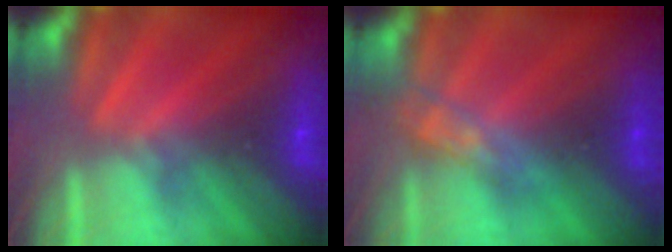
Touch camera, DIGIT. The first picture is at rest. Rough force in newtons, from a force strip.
{"total": 2.7}